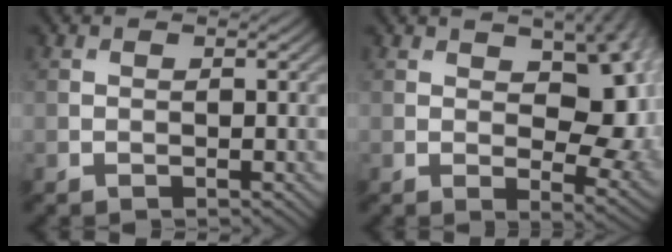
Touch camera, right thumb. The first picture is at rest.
{"total": 11.4, "force": [2.1, 6.1, 9.4], "torque": [-0.133, -0.012, 0.047]}